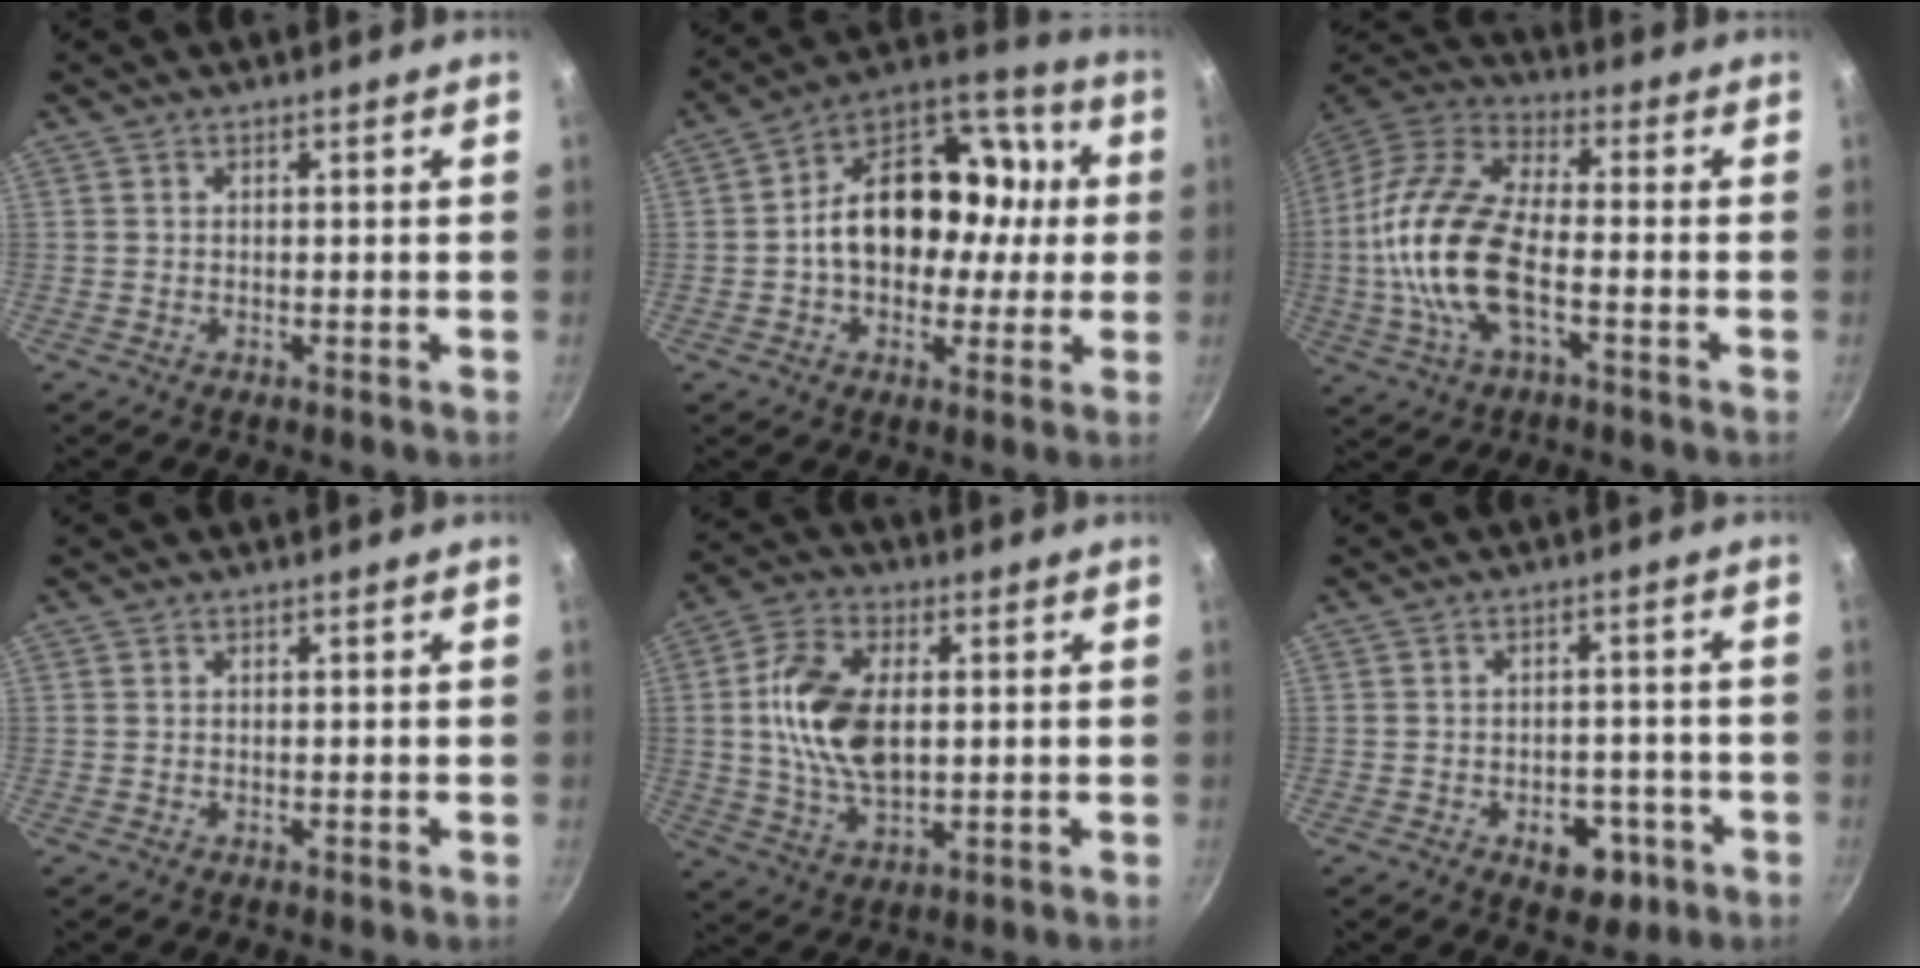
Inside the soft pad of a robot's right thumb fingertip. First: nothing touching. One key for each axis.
{"total": 20.0, "fx": 0.5, "fy": 13.6, "fz": 14.7, "tx": -0.178, "ty": 0.046, "tz": 0.003}
{"total": 19.2, "fx": -3.5, "fy": 9.0, "fz": 16.6, "tx": -0.357, "ty": 0.025, "tz": -0.067}
{"total": 0.0}
{"total": 14.4, "fx": 1.2, "fy": 8.3, "fz": 11.7, "tx": -0.221, "ty": 0.004, "tz": 0.025}
{"total": 6.8, "fx": -3.1, "fy": 4.4, "fz": 4.2, "tx": -0.030, "ty": 0.022, "tz": -0.038}